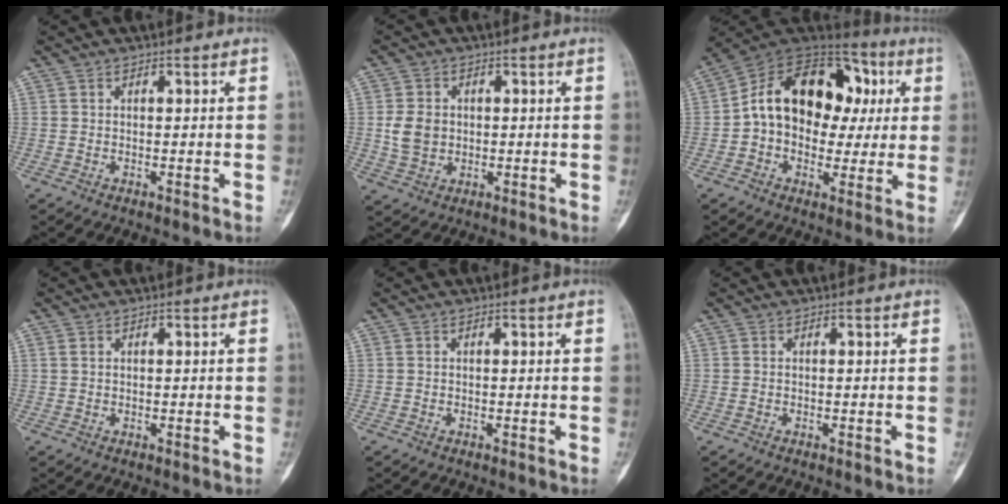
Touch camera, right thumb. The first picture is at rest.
{"total": 5.6, "force": [0.2, 4.6, 3.2], "torque": [-0.047, 0.000, 0.009]}
{"total": 20.7, "force": [2.2, 14.9, 14.2], "torque": [-0.183, 0.046, 0.030]}
{"total": 0.8, "force": [0.5, 0.5, 0.4], "torque": [-0.005, 0.004, 0.011]}
{"total": 0.0}
{"total": 0.0}